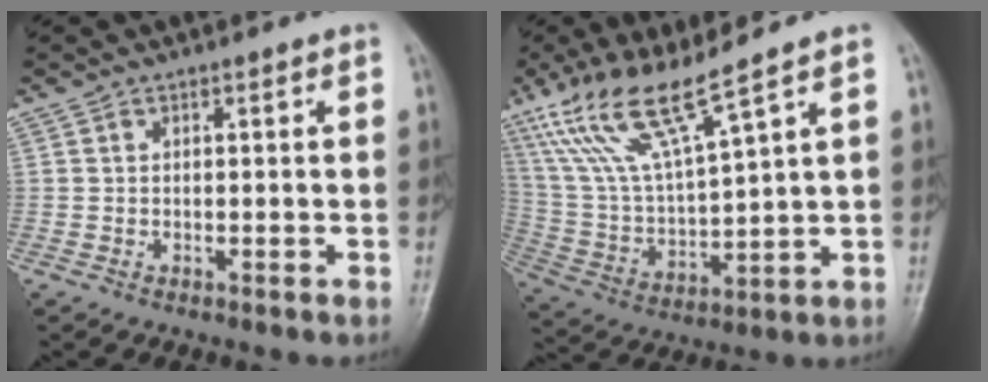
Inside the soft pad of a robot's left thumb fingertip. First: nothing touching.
{"total": 14.2, "force": [9.8, 1.6, 10.2], "torque": [-0.206, -0.044, 0.207]}